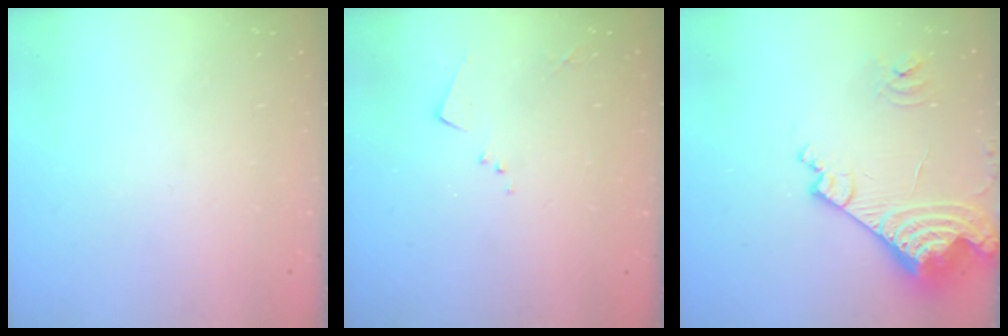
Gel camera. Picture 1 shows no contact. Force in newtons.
{"total": 5.7, "press": 5.7, "slide": 0.7}
{"total": 17.5, "press": 17.4, "slide": 1.9}